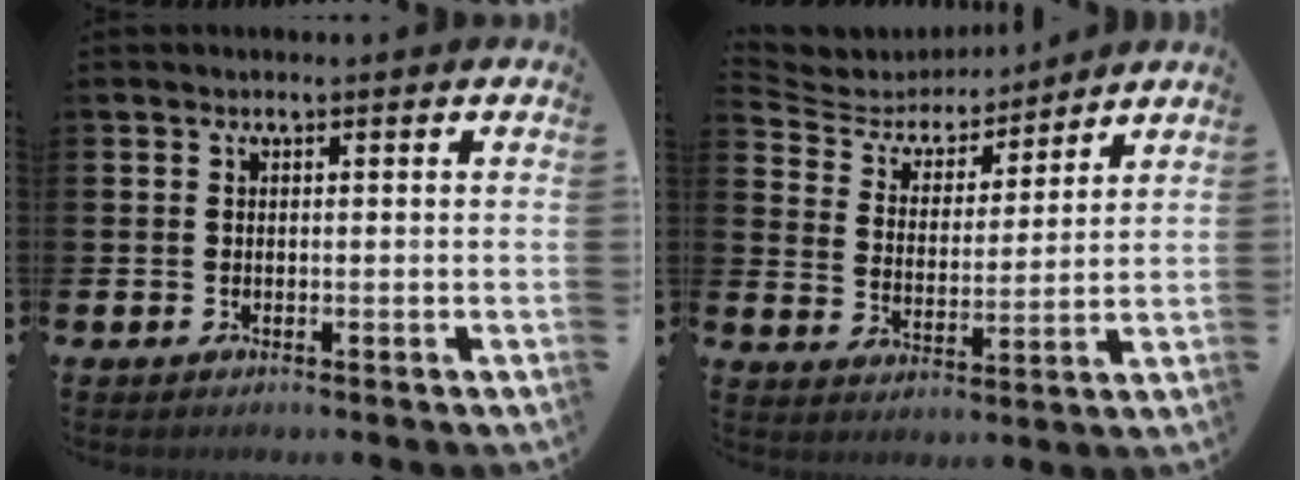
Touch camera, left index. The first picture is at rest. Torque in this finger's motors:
{"motor_torque": [0.96, -1.18, 0.02, -0.02]}